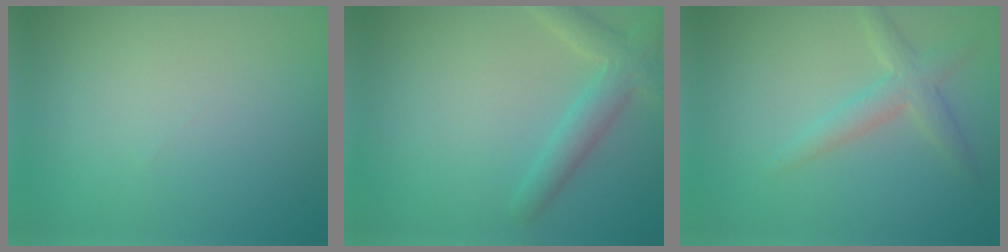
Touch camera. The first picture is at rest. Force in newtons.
{"total": 3.2, "press": 3.2, "slide": 0.2}
{"total": 2.5, "press": 2.5, "slide": 0.1}